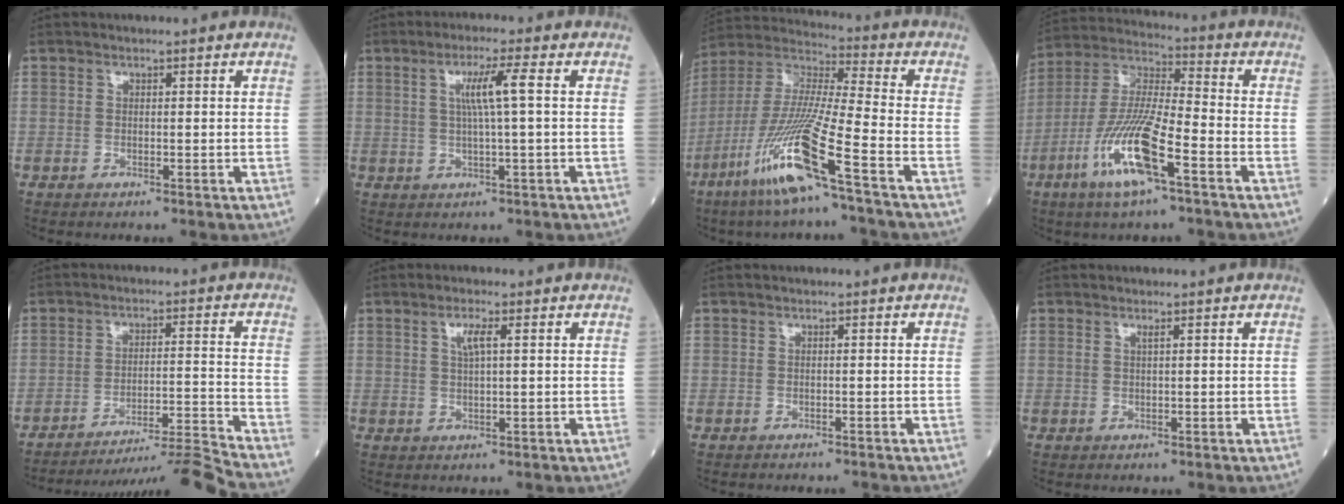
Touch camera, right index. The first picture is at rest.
{"total": 5.0, "force": [0.9, -0.7, 4.9], "torque": [-0.092, 0.004, 0.019]}
{"total": 15.9, "force": [-8.1, -0.6, 13.7], "torque": [-0.290, -0.028, -0.161]}
{"total": 13.7, "force": [-6.2, 1.8, 12.1], "torque": [-0.252, -0.011, -0.121]}
{"total": 12.7, "force": [-11.7, -4.6, 1.8], "torque": [-0.015, 0.007, -0.184]}
{"total": 2.6, "force": [1.0, 0.4, 2.3], "torque": [-0.048, 0.003, 0.018]}
{"total": 2.4, "force": [-2.2, 0.9, 0.3], "torque": [-0.004, -0.001, -0.030]}
{"total": 0.5, "force": [0.3, -0.1, 0.4], "torque": [-0.014, 0.000, 0.007]}